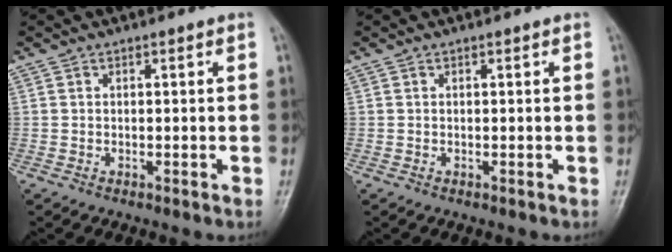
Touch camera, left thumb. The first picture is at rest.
{"total": 0.0}